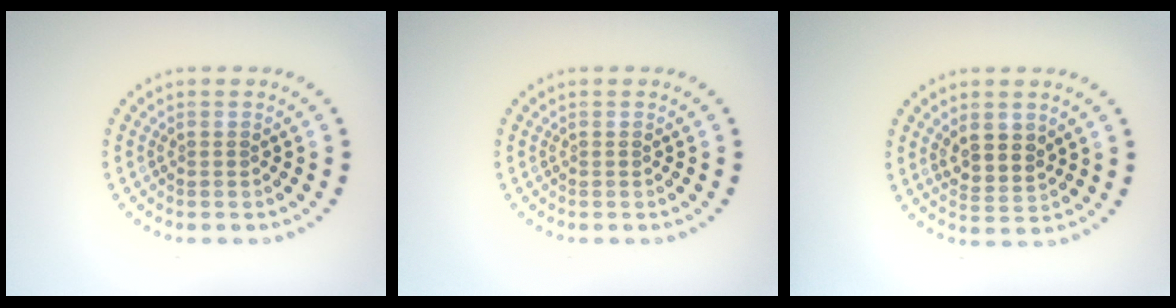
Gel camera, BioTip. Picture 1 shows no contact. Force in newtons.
{"total": 0.0}
{"total": 3.0, "press": 2.7, "slide": 1.2}